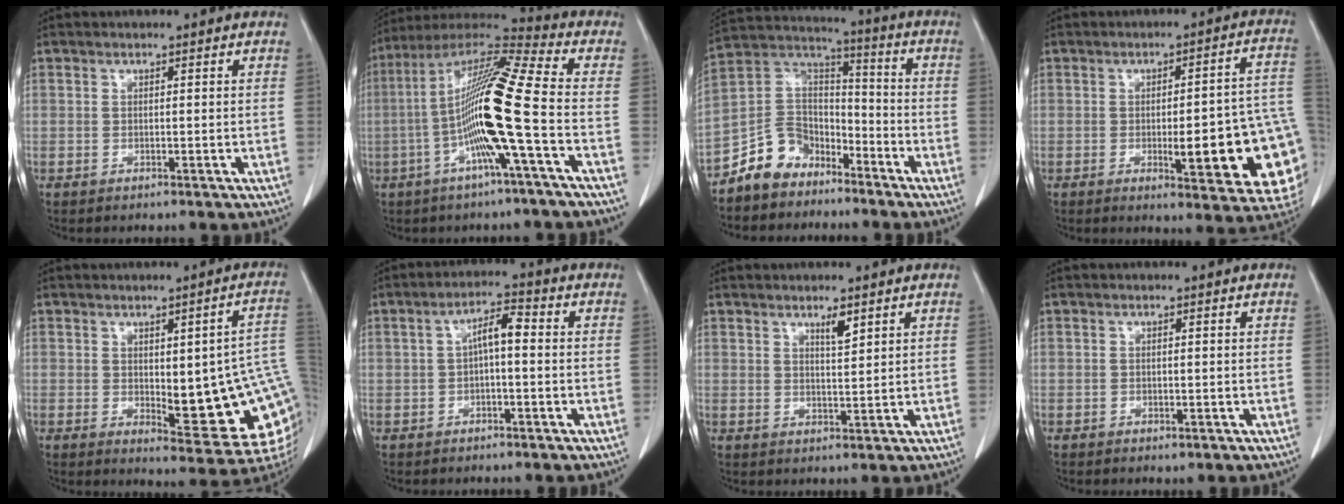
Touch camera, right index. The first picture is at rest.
{"total": 16.2, "force": [-3.4, -0.8, 15.8], "torque": [-0.299, 0.008, -0.078]}
{"total": 9.9, "force": [-7.1, 6.7, 2.0], "torque": [-0.043, 0.050, -0.137]}
{"total": 17.9, "force": [-3.9, 3.3, 17.2], "torque": [-0.128, 0.019, -0.033]}
{"total": 16.2, "force": [-0.2, 4.0, 15.7], "torque": [-0.154, 0.006, 0.012]}
{"total": 4.4, "force": [0.0, 1.2, 4.2], "torque": [-0.073, 0.019, -0.002]}
{"total": 2.4, "force": [1.7, 0.4, 1.7], "torque": [-0.032, -0.003, 0.030]}
{"total": 0.6, "force": [-0.4, 0.3, 0.3], "torque": [-0.007, -0.002, -0.002]}